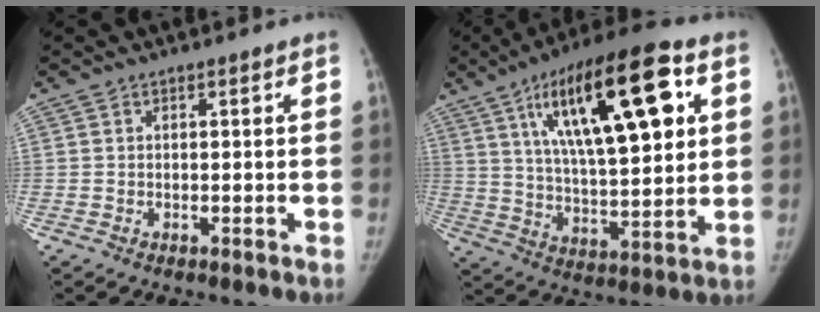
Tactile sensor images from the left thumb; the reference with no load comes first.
{"total": 24.3, "force": [9.0, 8.2, 21.0], "torque": [-0.323, -0.012, 0.145]}